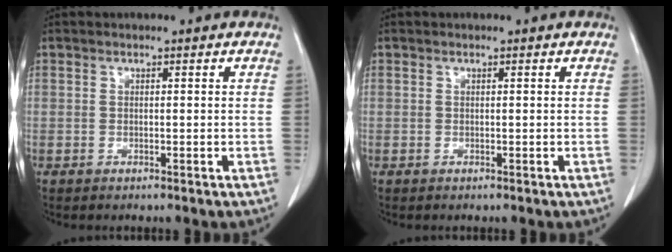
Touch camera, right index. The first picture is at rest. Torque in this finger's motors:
{"motor_torque": [-0.05, 0.04, -0.05, -0.01]}